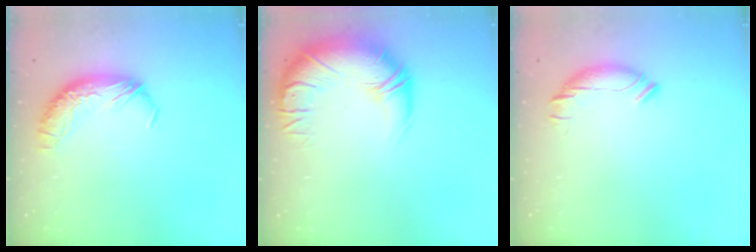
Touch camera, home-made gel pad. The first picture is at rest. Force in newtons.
{"total": 4.8, "press": 3.3, "slide": 3.5}
{"total": 5.1, "press": 5.0, "slide": 0.5}